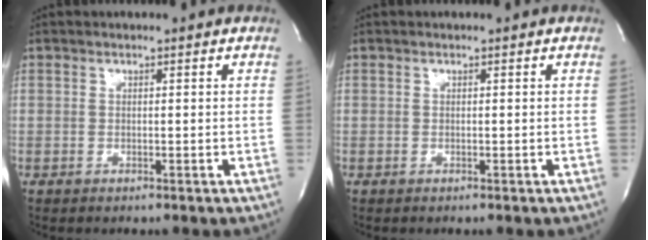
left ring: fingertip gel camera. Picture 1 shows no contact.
{"total": 0.0}